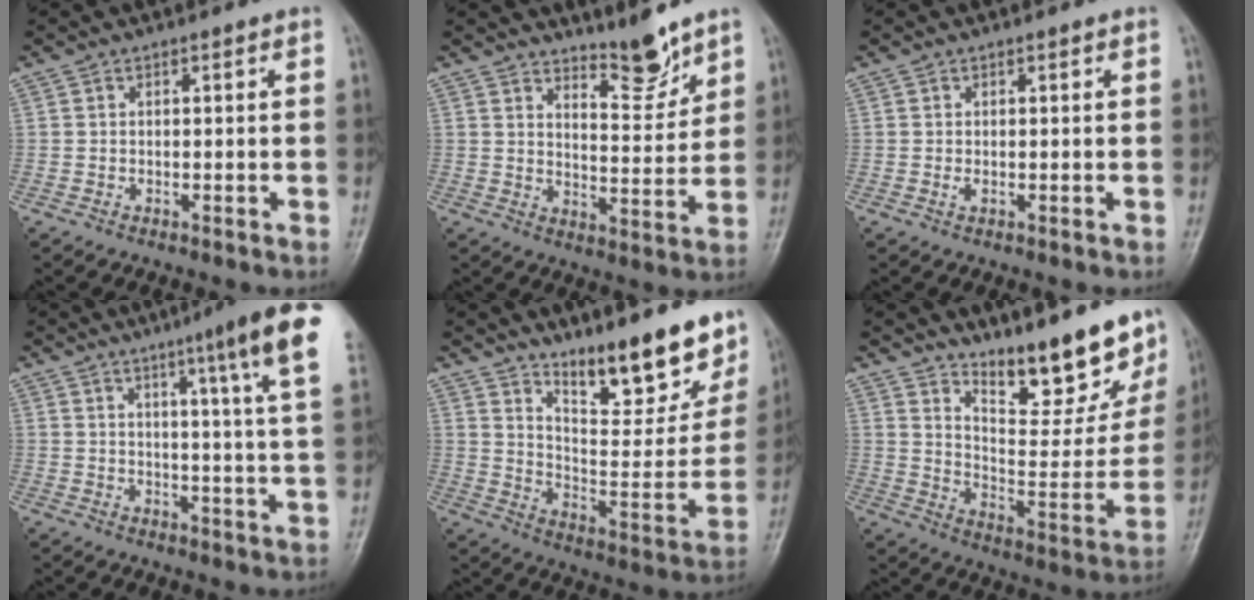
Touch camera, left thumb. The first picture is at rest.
{"total": 7.3, "force": [6.3, 1.5, 3.4], "torque": [-0.036, -0.064, 0.106]}
{"total": 0.8, "force": [0.3, 0.4, 0.7], "torque": [-0.012, 0.000, 0.006]}
{"total": 13.9, "force": [7.3, 0.3, 11.8], "torque": [-0.161, -0.029, 0.086]}
{"total": 19.9, "force": [14.8, 5.9, 11.9], "torque": [-0.127, -0.102, 0.230]}
{"total": 19.6, "force": [15.6, 5.1, 10.6], "torque": [-0.112, -0.112, 0.234]}